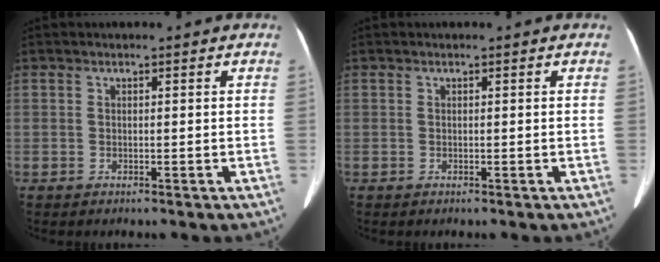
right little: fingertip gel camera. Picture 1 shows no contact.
{"total": 0.0}